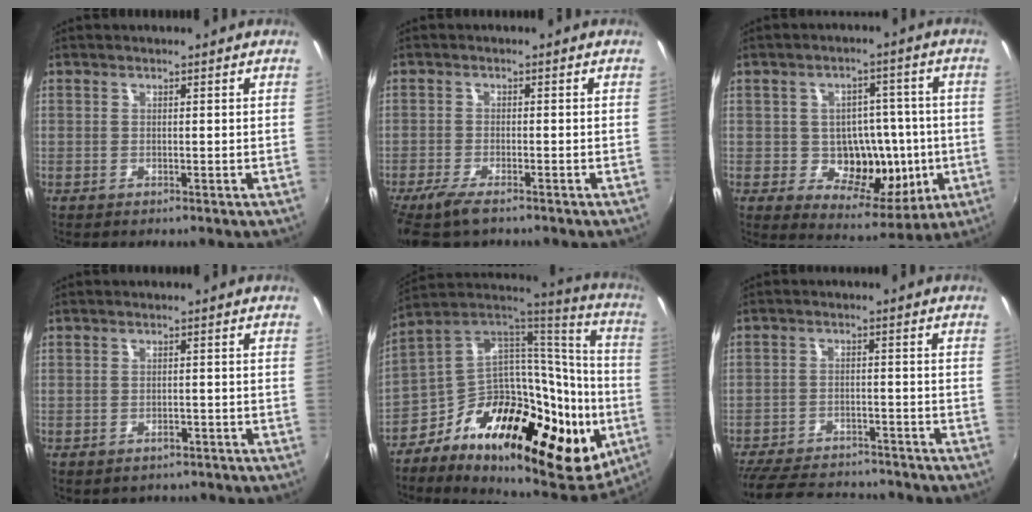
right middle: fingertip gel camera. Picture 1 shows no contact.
{"total": 6.3, "force": [-4.8, 1.5, 3.9], "torque": [-0.100, -0.024, -0.092]}
{"total": 13.1, "force": [-1.9, 10.3, 8.0], "torque": [-0.135, -0.001, -0.015]}
{"total": 3.3, "force": [-2.4, 2.0, 1.0], "torque": [-0.025, -0.009, -0.031]}
{"total": 32.9, "force": [-11.7, 17.4, 25.4], "torque": [-0.395, 0.011, -0.183]}
{"total": 17.9, "force": [-15.4, 6.3, 6.7], "torque": [-0.156, 0.002, -0.218]}